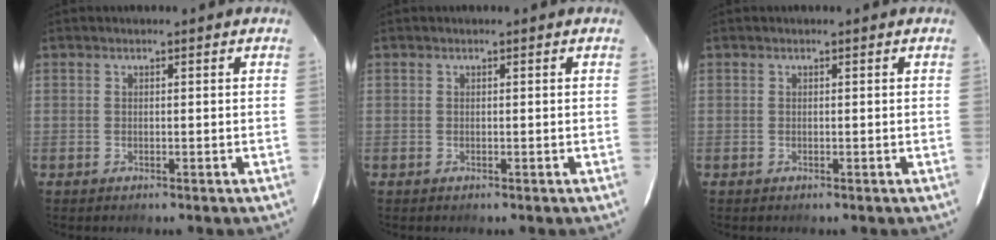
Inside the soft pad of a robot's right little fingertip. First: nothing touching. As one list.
[{"total": 0.0}, {"total": 0.0}]